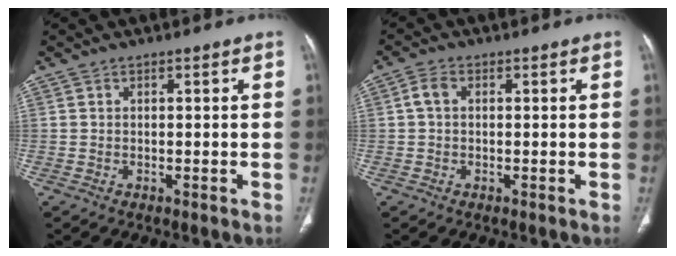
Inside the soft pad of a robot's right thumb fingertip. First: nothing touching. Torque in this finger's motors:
{"motor_torque": [-0.09, 0.09, 0.05, 0.00, 0.00]}